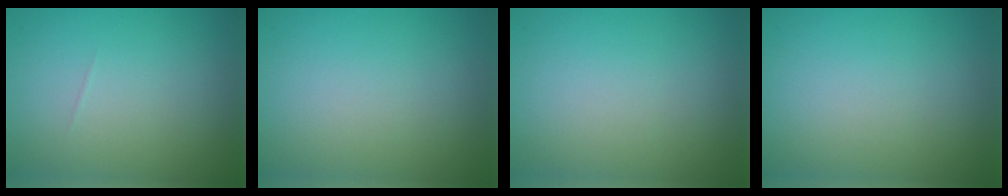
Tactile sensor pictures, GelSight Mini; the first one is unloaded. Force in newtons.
{"total": 0.0}
{"total": 0.0}
{"total": 0.0}